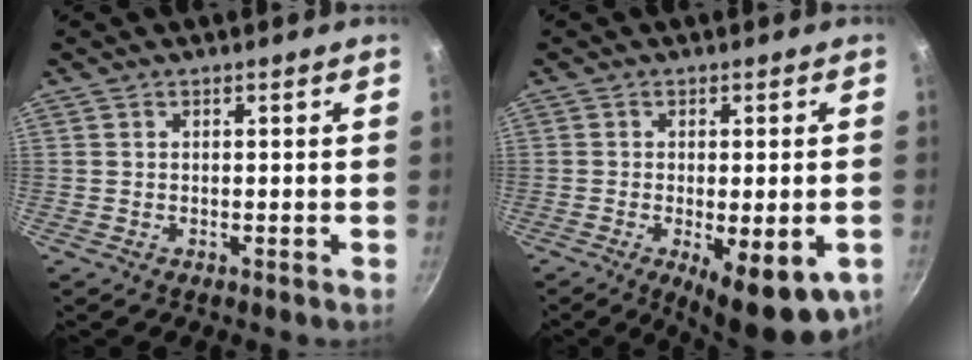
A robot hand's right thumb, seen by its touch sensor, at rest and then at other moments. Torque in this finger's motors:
{"motor_torque": [0.06, 0.65, -0.12, -0.06, 0.23]}